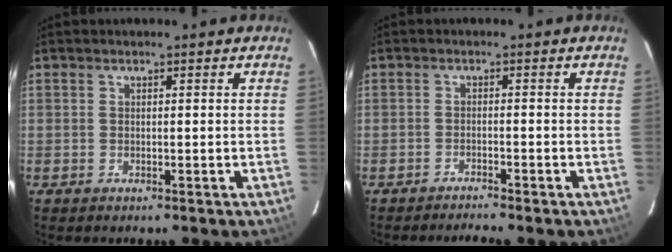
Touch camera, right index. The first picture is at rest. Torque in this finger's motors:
{"motor_torque": [-0.11, -0.24, 0.14, 0.01]}